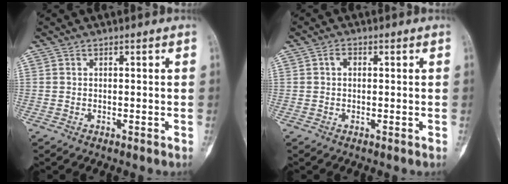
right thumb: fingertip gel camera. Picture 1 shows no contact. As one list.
[{"total": 1.6, "force": [0.3, 1.2, 1.1], "torque": [-0.015, 0.006, 0.003]}]